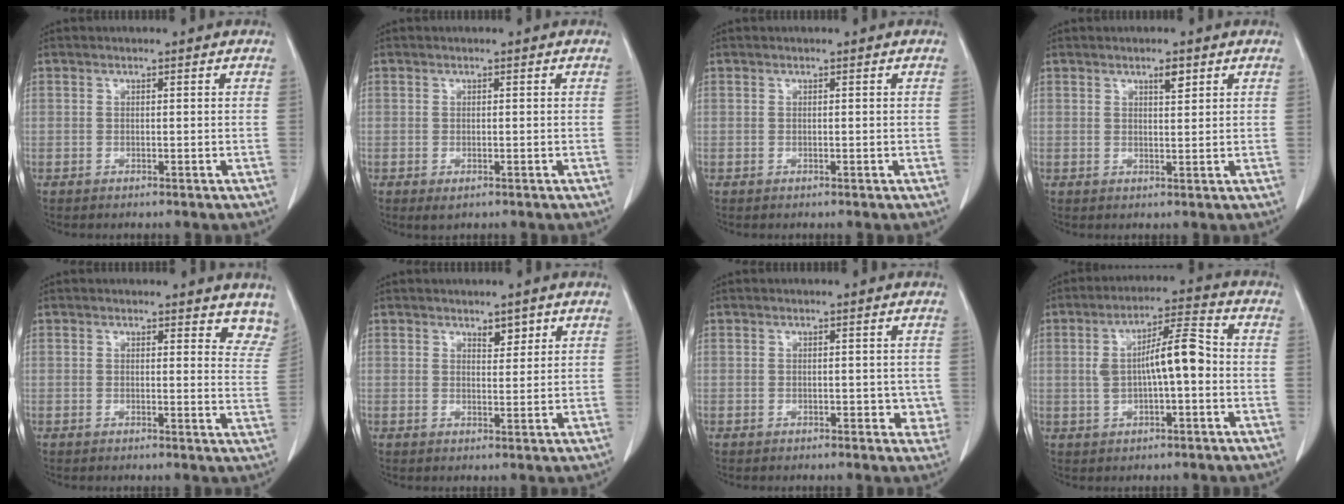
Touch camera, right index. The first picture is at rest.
{"total": 1.2, "force": [-0.5, 0.6, 0.9], "torque": [-0.013, -0.003, -0.001]}
{"total": 0.0}
{"total": 2.1, "force": [1.3, 0.5, 1.5], "torque": [-0.026, -0.003, 0.021]}
{"total": 7.2, "force": [6.5, 2.5, 1.7], "torque": [0.016, -0.024, 0.042]}
{"total": 2.2, "force": [1.5, 1.0, 1.2], "torque": [-0.015, -0.005, 0.025]}
{"total": 2.5, "force": [-0.3, 1.7, 1.9], "torque": [-0.008, 0.006, -0.003]}
{"total": 8.5, "force": [-0.1, 1.9, 8.3], "torque": [-0.149, 0.024, -0.003]}